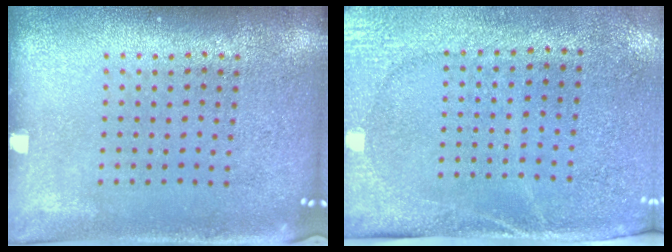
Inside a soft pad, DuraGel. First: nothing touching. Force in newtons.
{"total": 2.7, "press": 2.3, "slide": 1.4}